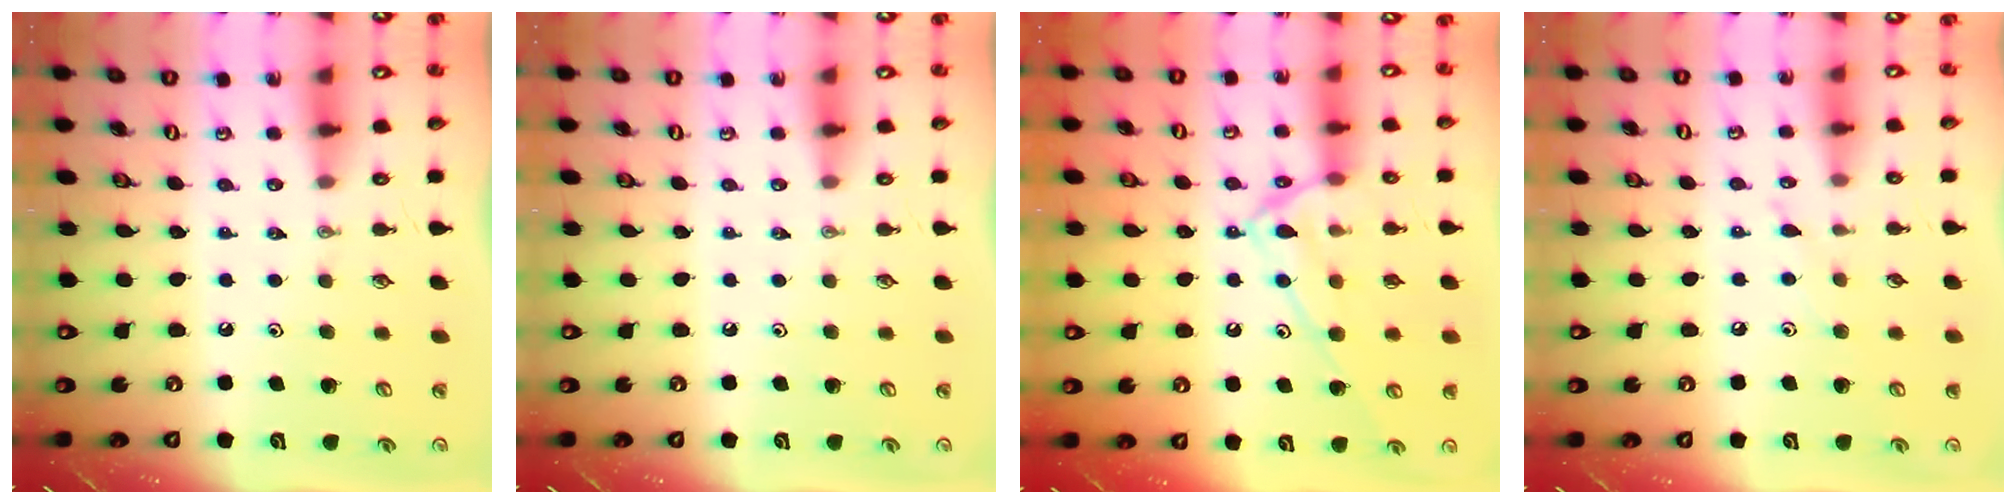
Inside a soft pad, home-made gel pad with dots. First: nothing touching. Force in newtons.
{"total": 0.0}
{"total": 15.4, "press": 15.3, "slide": 1.1}
{"total": 5.8, "press": 5.8, "slide": 0.7}